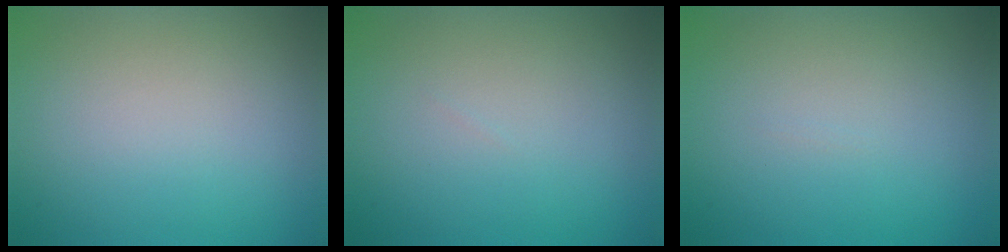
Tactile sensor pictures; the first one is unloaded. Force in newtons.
{"total": 0.0}
{"total": 0.0}